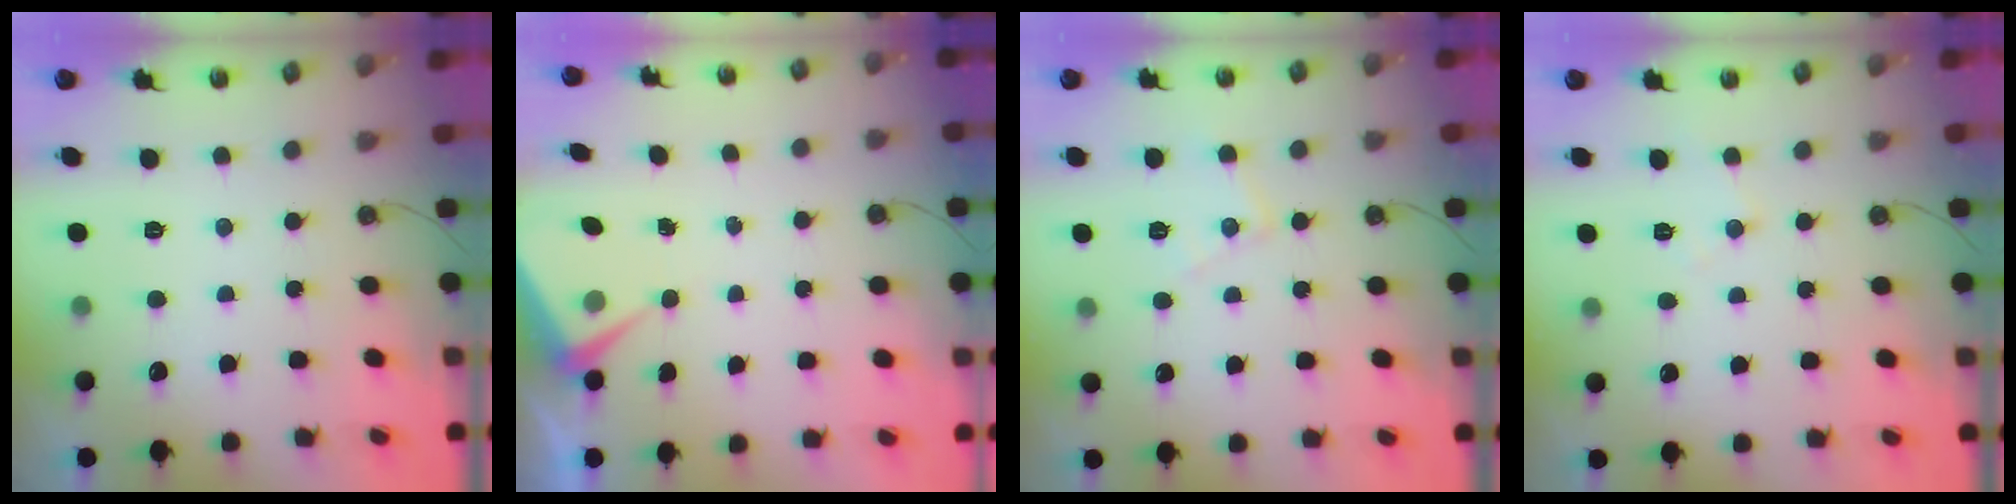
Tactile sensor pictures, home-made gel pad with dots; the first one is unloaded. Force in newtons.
{"total": 4.6, "press": 4.5, "slide": 0.6}
{"total": 8.0, "press": 8.0, "slide": 0.7}
{"total": 5.7, "press": 5.7, "slide": 0.6}